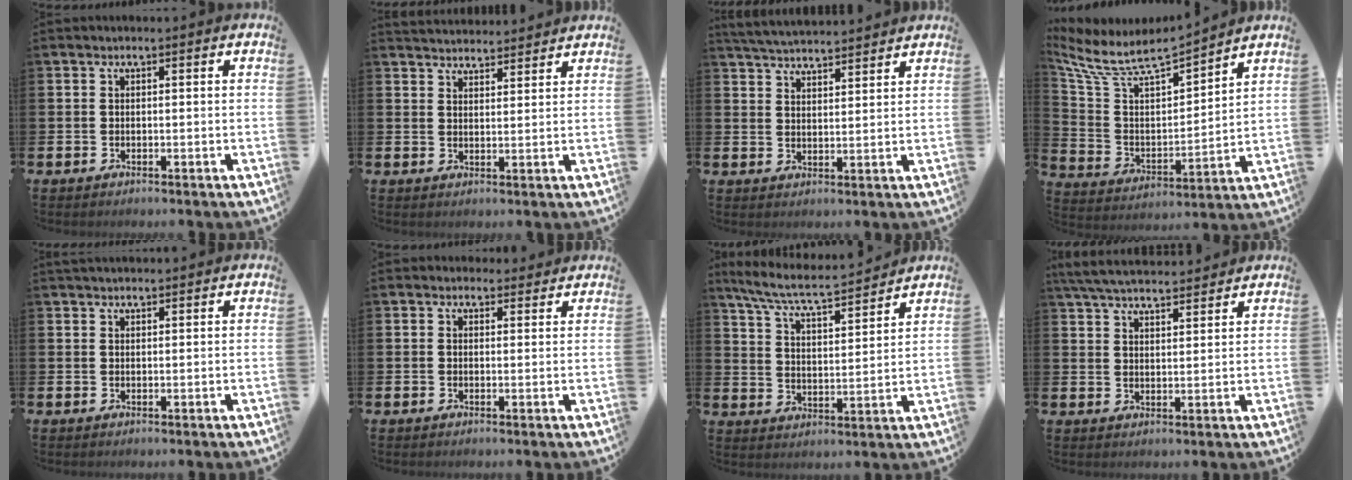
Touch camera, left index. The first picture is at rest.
{"total": 3.6, "force": [3.5, 0.4, -0.3], "torque": [-0.001, -0.021, 0.065]}
{"total": 4.6, "force": [4.5, 0.2, 0.2], "torque": [-0.025, -0.025, 0.083]}
{"total": 7.1, "force": [6.4, 1.9, 2.3], "torque": [-0.084, -0.052, 0.106]}
{"total": 1.6, "force": [1.5, 0.4, 0.3], "torque": [0.003, -0.003, 0.026]}
{"total": 1.8, "force": [1.6, 0.8, -0.1], "torque": [0.011, -0.003, 0.025]}
{"total": 7.2, "force": [6.7, 0.7, 2.7], "torque": [-0.082, -0.046, 0.113]}
{"total": 5.6, "force": [5.3, 0.8, 1.3], "torque": [-0.044, -0.028, 0.096]}